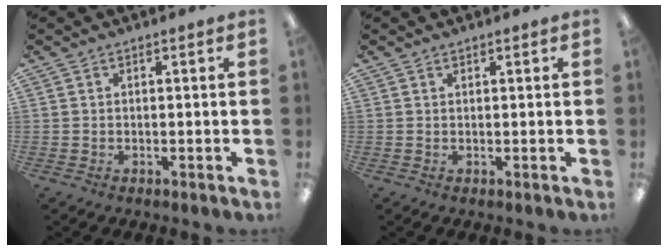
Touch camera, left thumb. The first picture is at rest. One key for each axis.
{"total": 0.5, "fx": 0.4, "fy": 0.2, "fz": 0.2, "tx": -0.005, "ty": 0.000, "tz": 0.008}